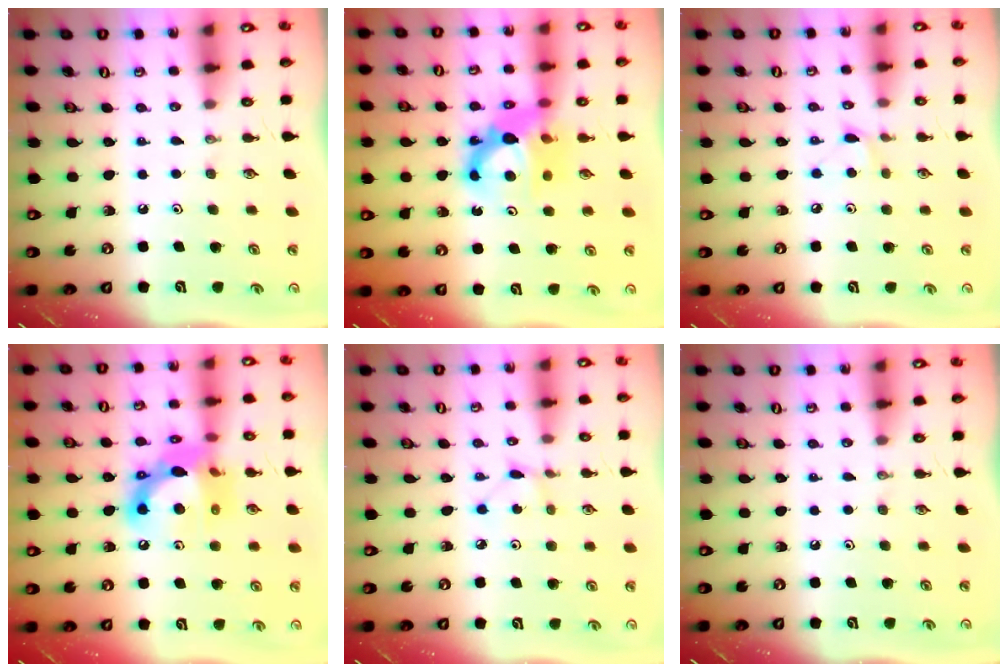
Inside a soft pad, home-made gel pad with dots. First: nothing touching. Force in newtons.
{"total": 11.4, "press": 11.4, "slide": 1.2}
{"total": 4.4, "press": 4.3, "slide": 0.6}
{"total": 15.3, "press": 15.3, "slide": 0.9}
{"total": 1.3, "press": 1.3, "slide": 0.1}
{"total": 0.0}